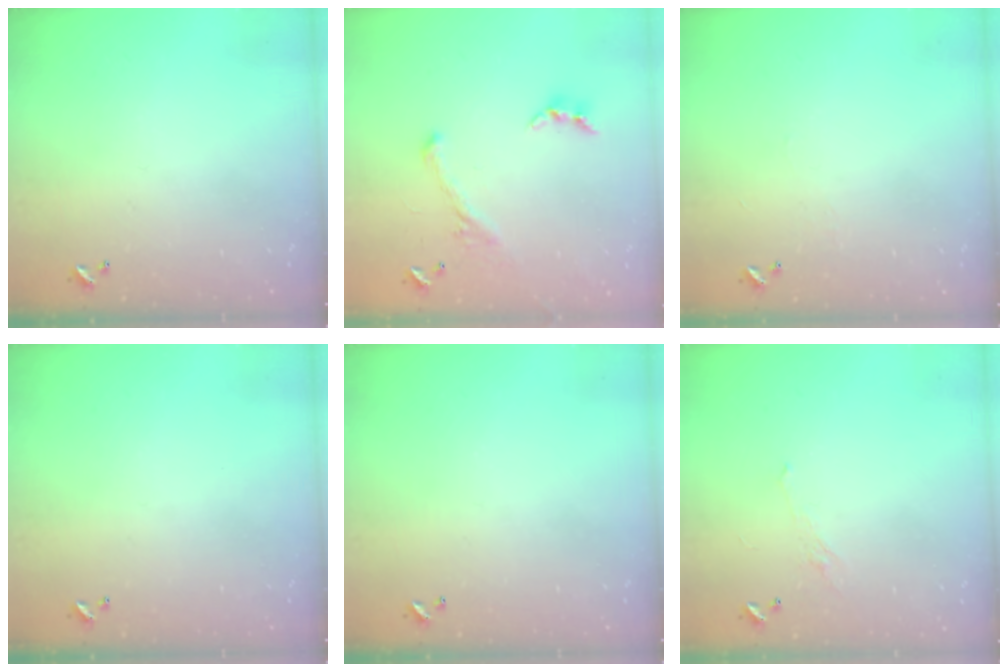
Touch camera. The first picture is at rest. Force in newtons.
{"total": 1.4, "press": 0.6, "slide": 1.2}
{"total": 2.3, "press": 2.3, "slide": 0.4}
{"total": 0.0}
{"total": 0.0}
{"total": 1.1, "press": 0.8, "slide": 0.7}